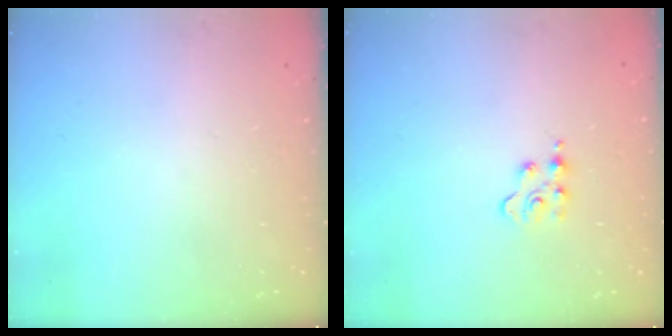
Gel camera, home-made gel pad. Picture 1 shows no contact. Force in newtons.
{"total": 3.0, "press": 2.9, "slide": 0.4}